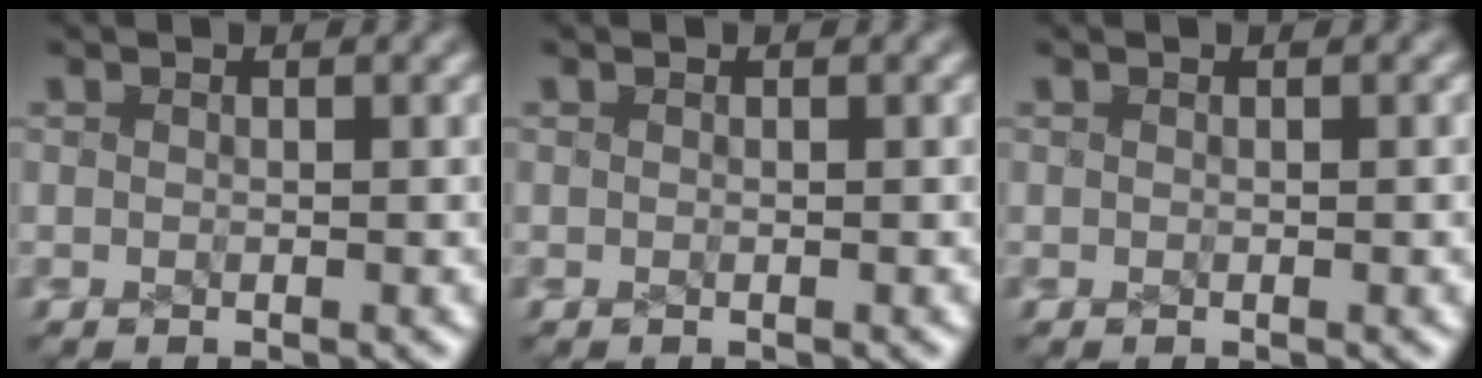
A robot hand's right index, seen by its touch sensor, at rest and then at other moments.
{"total": 0.0}
{"total": 0.0}